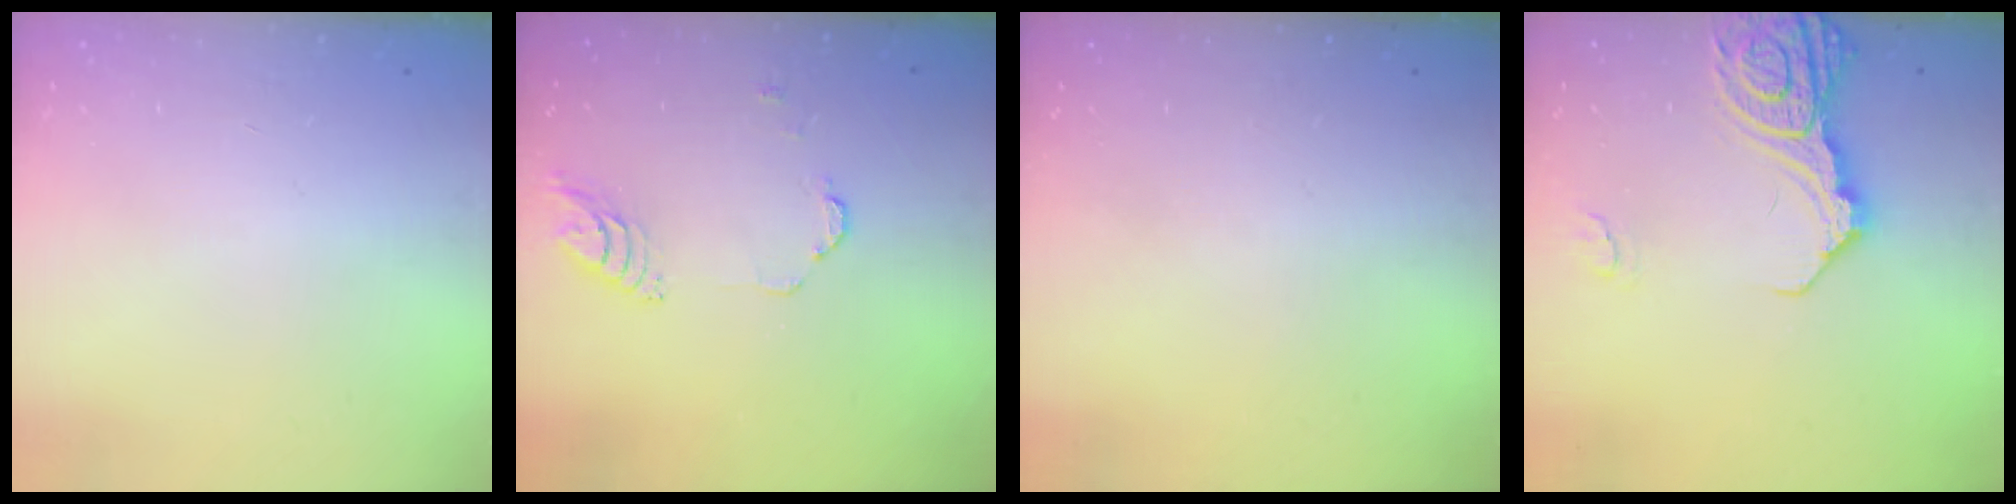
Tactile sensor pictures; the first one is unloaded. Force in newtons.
{"total": 5.3, "press": 5.3, "slide": 0.6}
{"total": 0.0}
{"total": 16.1, "press": 16.0, "slide": 1.9}